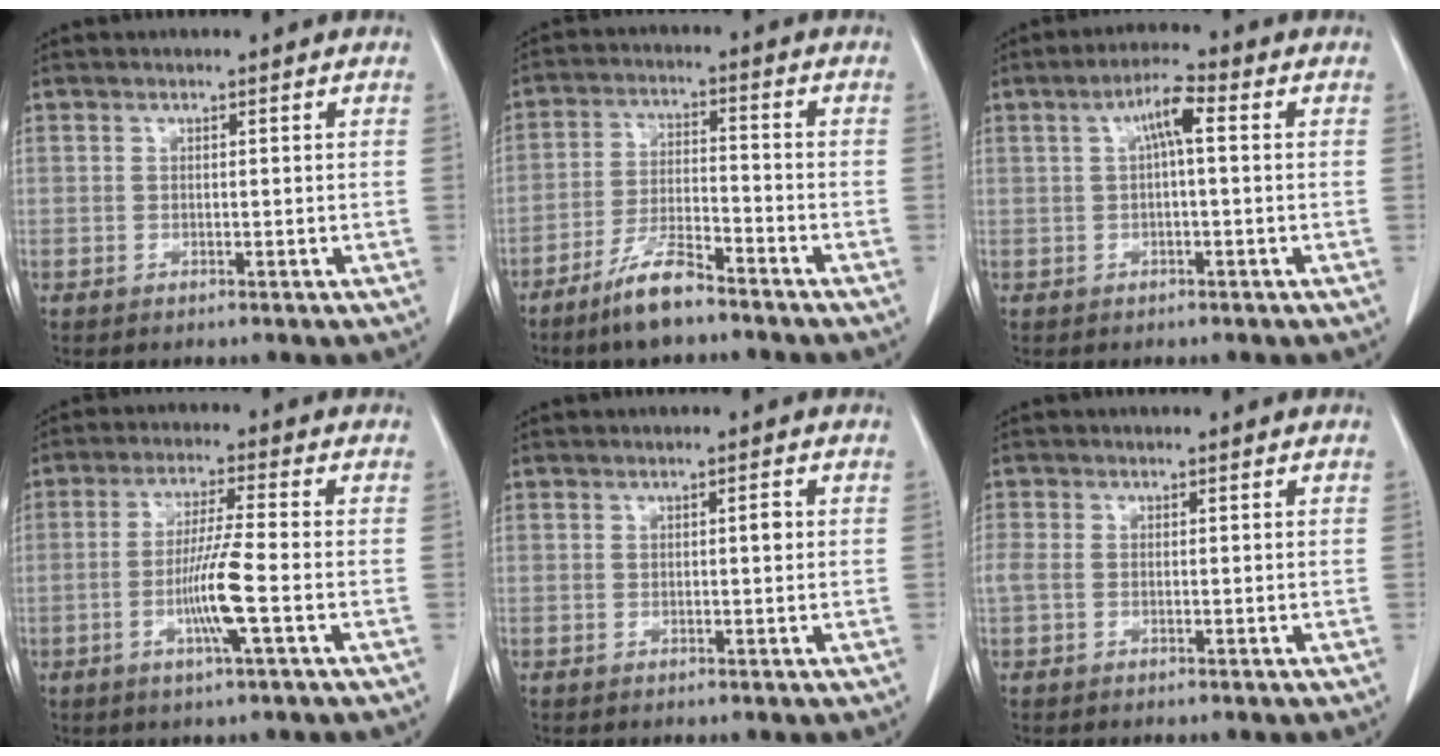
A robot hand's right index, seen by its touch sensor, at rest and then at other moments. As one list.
[{"total": 7.7, "force": [-5.9, 1.3, 4.7], "torque": [-0.099, -0.012, -0.111]}, {"total": 4.4, "force": [0.8, 0.6, 4.3], "torque": [-0.079, 0.014, 0.012]}, {"total": 7.6, "force": [-2.2, -0.7, 7.2], "torque": [-0.137, -0.009, -0.045]}, {"total": 1.3, "force": [0.3, 0.4, 1.2], "torque": [-0.020, 0.002, 0.005]}, {"total": 2.1, "force": [-0.2, 1.4, 1.6], "torque": [-0.055, 0.011, -0.002]}]